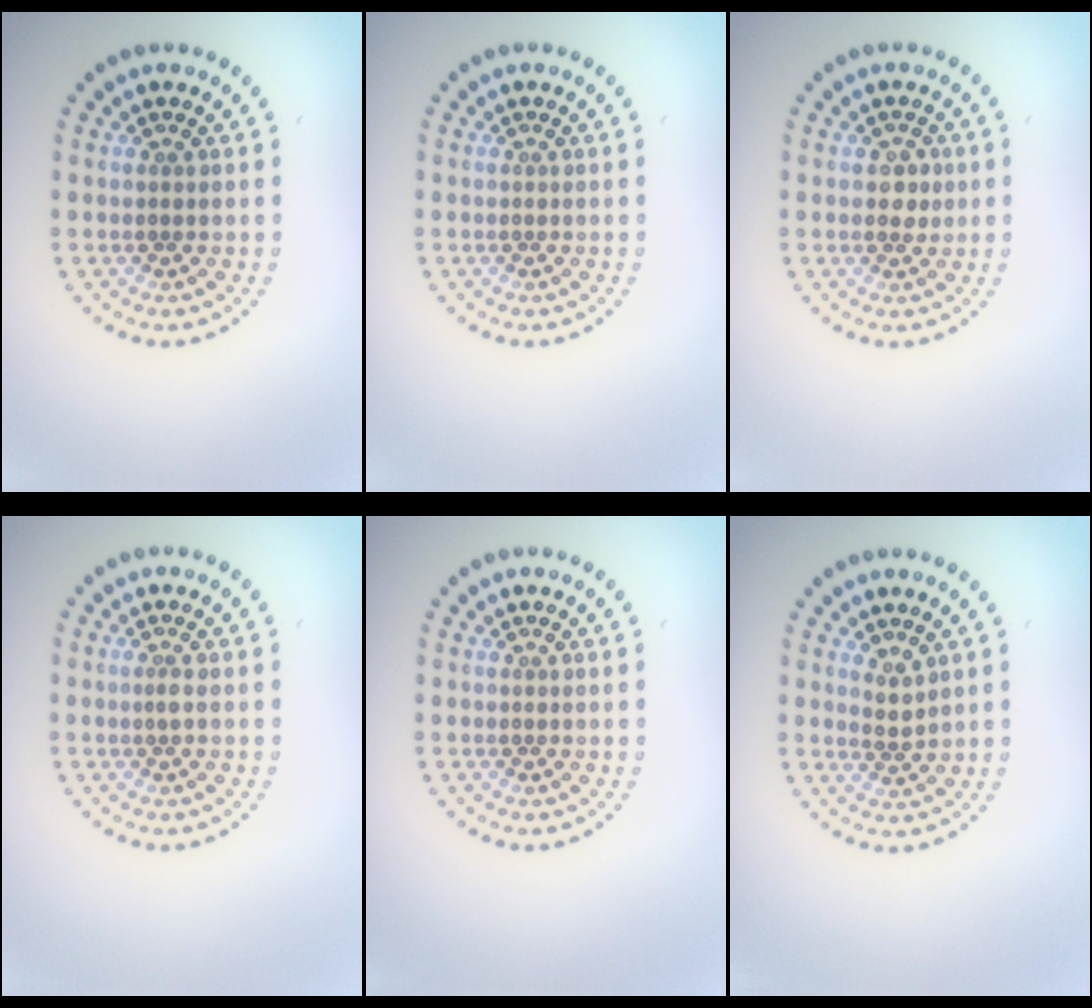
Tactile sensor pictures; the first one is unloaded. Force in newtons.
{"total": 0.0}
{"total": 1.5, "press": 1.5, "slide": 0.3}
{"total": 0.9, "press": 0.6, "slide": 0.7}
{"total": 0.0}
{"total": 1.5, "press": 1.1, "slide": 1.0}